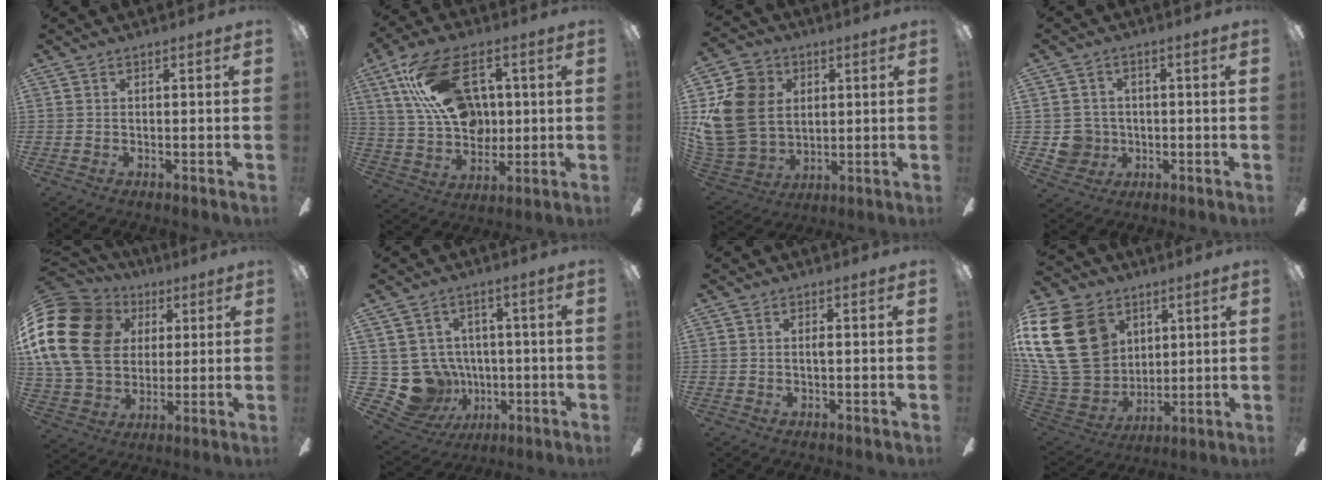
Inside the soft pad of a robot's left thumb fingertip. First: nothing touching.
{"total": 20.6, "force": [8.2, 12.8, 14.0], "torque": [-0.258, -0.008, 0.148]}
{"total": 17.4, "force": [3.9, 14.6, 8.6], "torque": [-0.210, 0.000, 0.075]}
{"total": 6.0, "force": [-0.4, 5.9, 0.9], "torque": [-0.026, 0.006, -0.002]}
{"total": 21.6, "force": [5.0, 17.0, 12.4], "torque": [-0.259, 0.000, 0.092]}
{"total": 12.5, "force": [-1.9, 11.7, 3.9], "torque": [-0.125, 0.002, -0.017]}
{"total": 0.7, "force": [0.1, 0.1, 0.7], "torque": [-0.014, 0.000, 0.001]}
{"total": 25.1, "force": [7.5, 19.3, 14.1], "torque": [-0.321, -0.016, 0.151]}